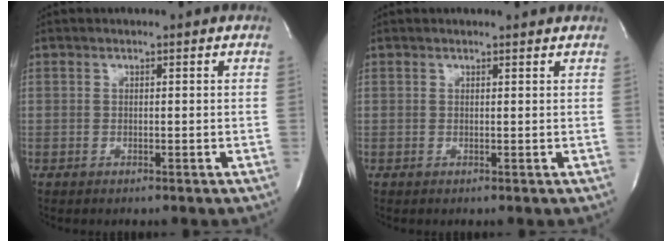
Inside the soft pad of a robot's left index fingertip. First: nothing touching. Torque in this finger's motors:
{"motor_torque": [1.01, -1.11, 0.17, 0.01]}